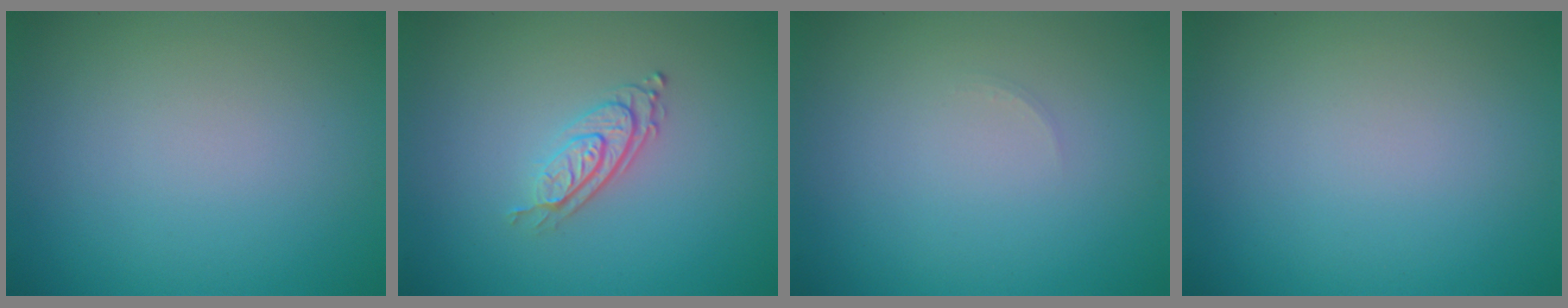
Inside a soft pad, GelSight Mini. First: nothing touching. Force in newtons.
{"total": 2.8, "press": 2.1, "slide": 1.9}
{"total": 0.6, "press": 0.6, "slide": 0.1}
{"total": 0.0}